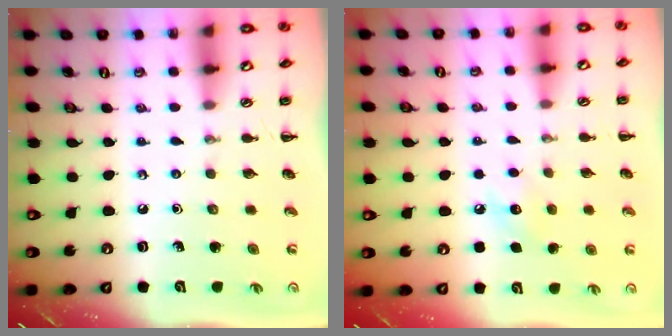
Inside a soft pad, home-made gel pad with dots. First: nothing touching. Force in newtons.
{"total": 7.5, "press": 7.3, "slide": 1.6}